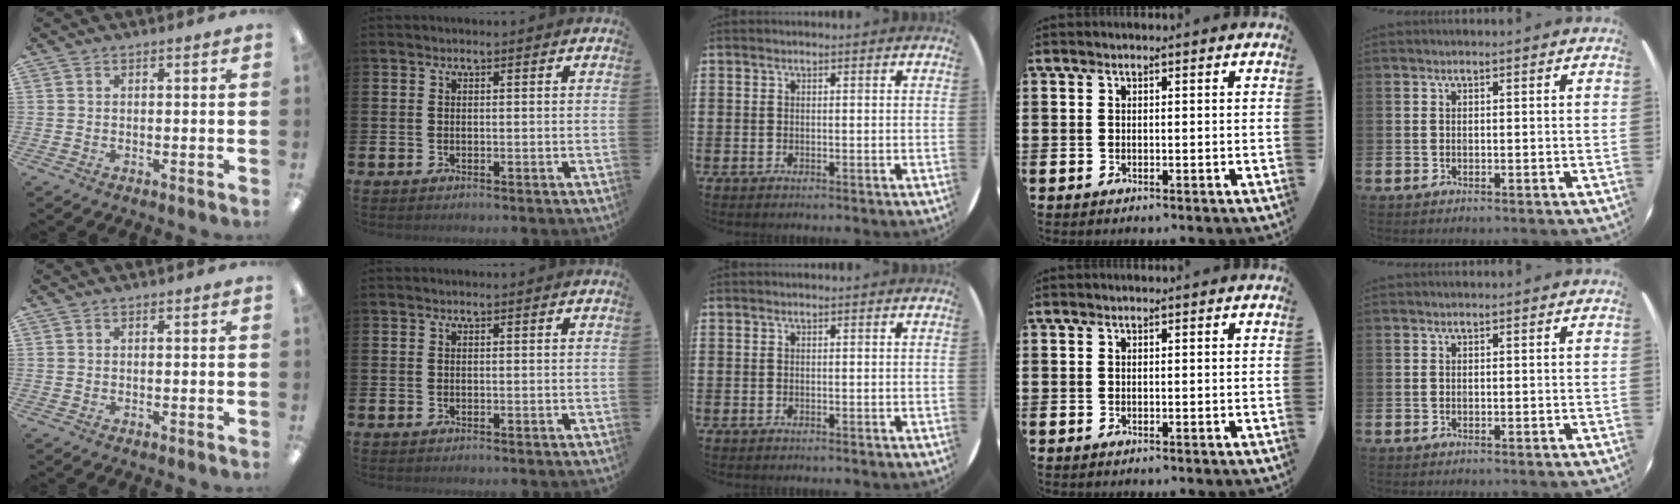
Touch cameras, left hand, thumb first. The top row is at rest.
{}